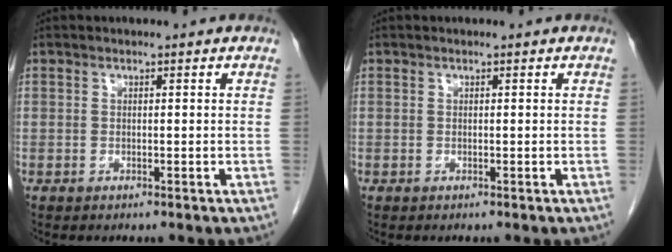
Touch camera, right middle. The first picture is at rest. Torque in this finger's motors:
{"motor_torque": [0.00, 0.00, 0.00, 0.00]}